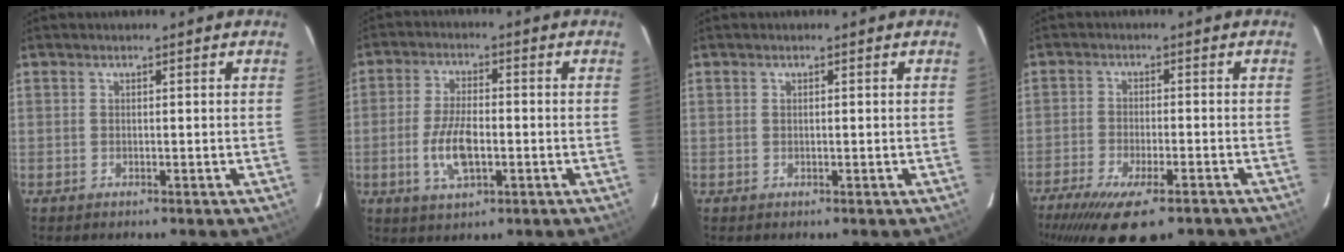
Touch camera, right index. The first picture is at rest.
{"total": 8.3, "force": [-2.1, 3.7, 7.1], "torque": [-0.147, -0.005, -0.038]}
{"total": 0.0}
{"total": 16.4, "force": [-11.9, 4.5, 10.3], "torque": [-0.212, -0.061, -0.188]}